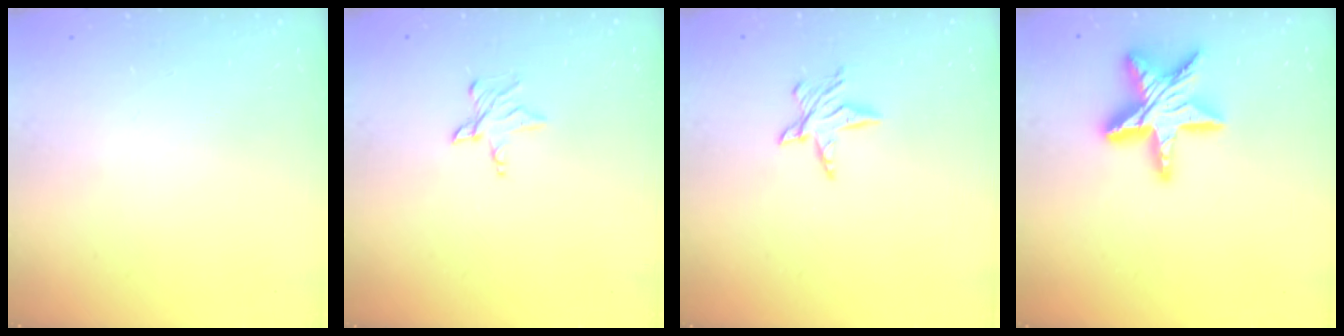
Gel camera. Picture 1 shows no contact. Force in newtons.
{"total": 4.1, "press": 4.1, "slide": 0.5}
{"total": 5.6, "press": 5.6, "slide": 0.4}
{"total": 17.1, "press": 17.0, "slide": 1.5}